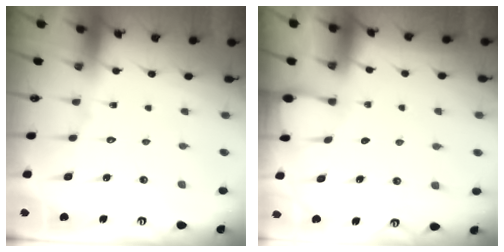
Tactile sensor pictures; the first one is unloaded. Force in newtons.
{"total": 1.3, "press": 1.3, "slide": 0.2}